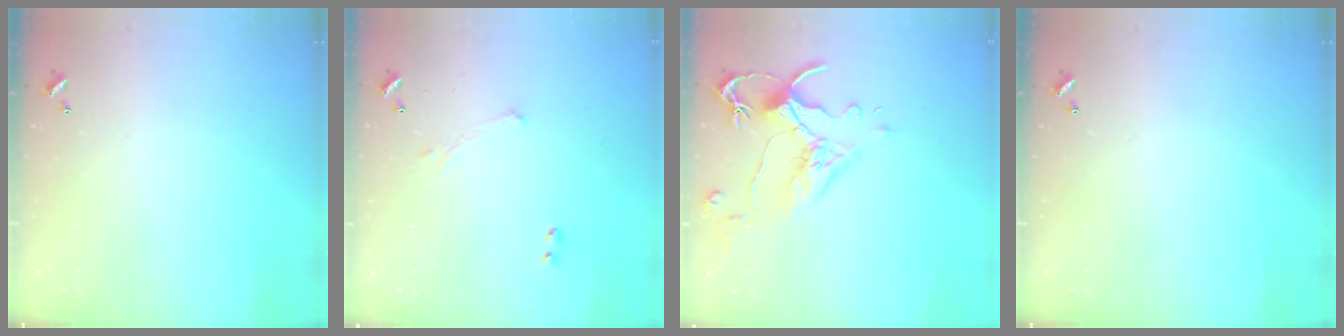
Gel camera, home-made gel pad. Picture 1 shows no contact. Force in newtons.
{"total": 1.6, "press": 1.5, "slide": 0.6}
{"total": 2.5, "press": 2.1, "slide": 1.2}
{"total": 0.0}